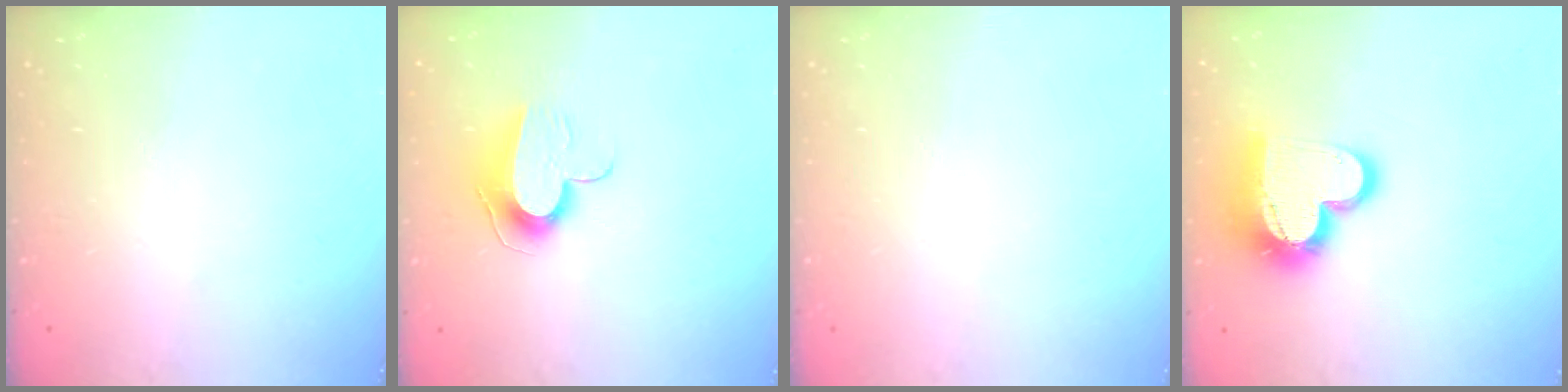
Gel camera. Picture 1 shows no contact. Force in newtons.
{"total": 11.2, "press": 11.1, "slide": 0.5}
{"total": 0.0}
{"total": 17.8, "press": 17.7, "slide": 1.6}